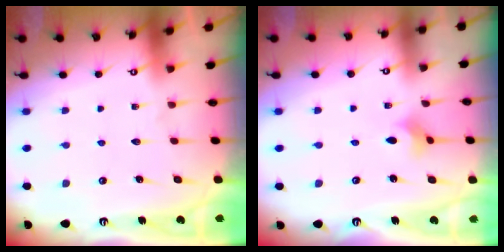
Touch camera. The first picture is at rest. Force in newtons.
{"total": 2.7, "press": 2.6, "slide": 0.7}